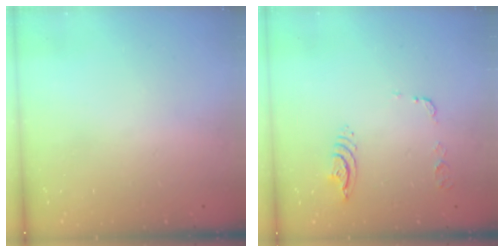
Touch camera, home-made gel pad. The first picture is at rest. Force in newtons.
{"total": 9.4, "press": 9.4, "slide": 1.1}